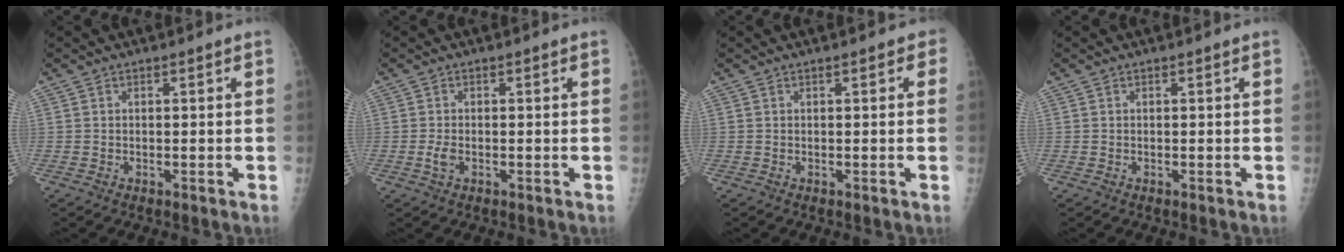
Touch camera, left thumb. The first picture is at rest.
{"total": 2.0, "force": [-0.5, 1.1, 1.6], "torque": [-0.033, -0.001, -0.012]}
{"total": 1.6, "force": [0.7, 0.9, 1.2], "torque": [-0.003, 0.002, 0.004]}
{"total": 0.0}